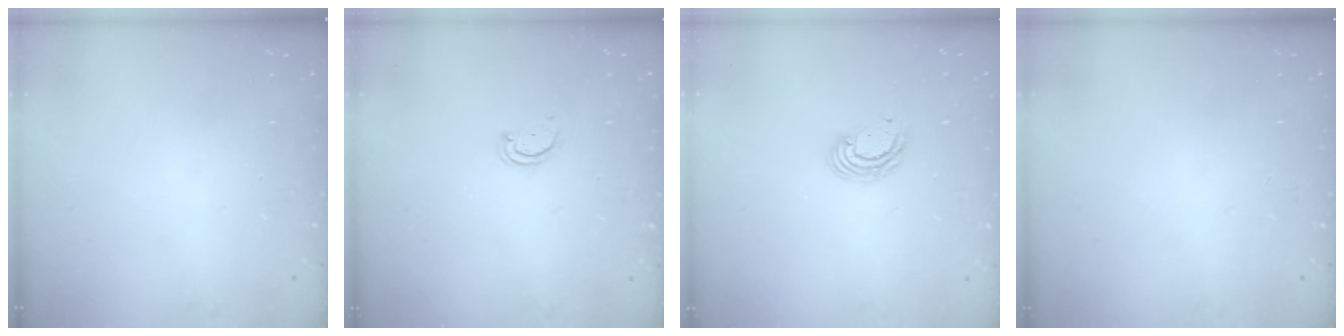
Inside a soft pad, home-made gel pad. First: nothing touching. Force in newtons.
{"total": 2.2, "press": 2.1, "slide": 0.4}
{"total": 4.4, "press": 4.4, "slide": 0.0}
{"total": 0.0}